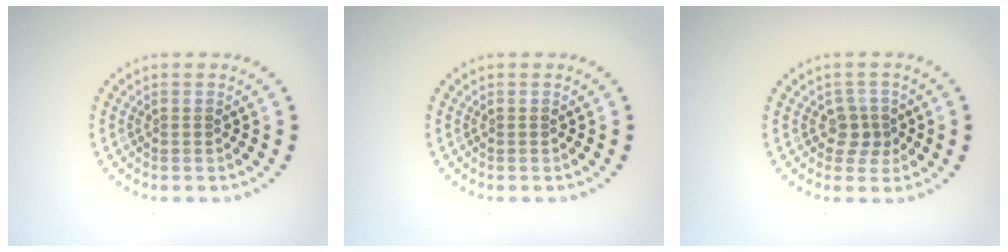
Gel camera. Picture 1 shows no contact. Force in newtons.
{"total": 0.0}
{"total": 1.9, "press": 1.6, "slide": 1.0}